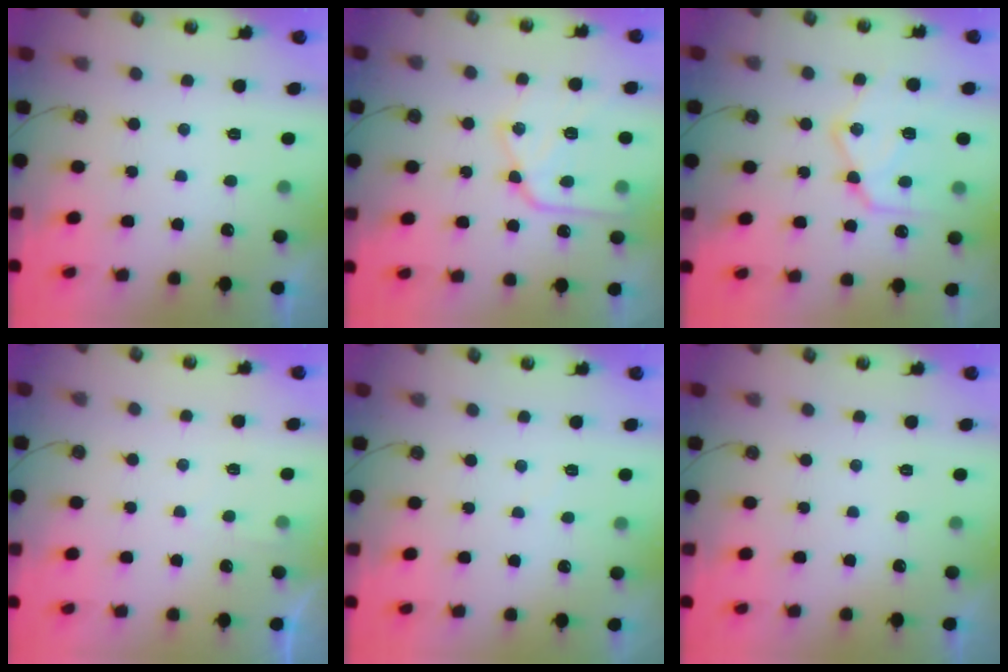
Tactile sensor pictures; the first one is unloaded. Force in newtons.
{"total": 15.8, "press": 15.7, "slide": 1.8}
{"total": 18.1, "press": 18.0, "slide": 1.6}
{"total": 2.8, "press": 2.7, "slide": 0.4}
{"total": 2.6, "press": 2.6, "slide": 0.4}
{"total": 0.0}